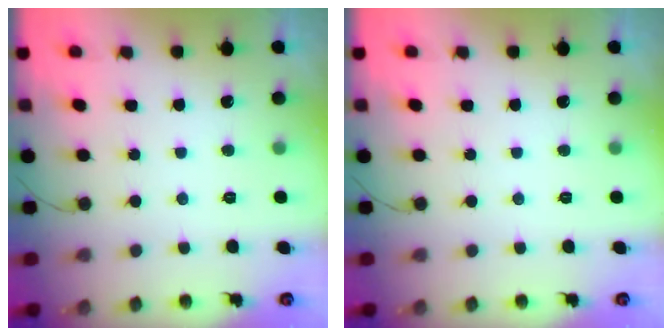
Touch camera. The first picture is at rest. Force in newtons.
{"total": 0.0}